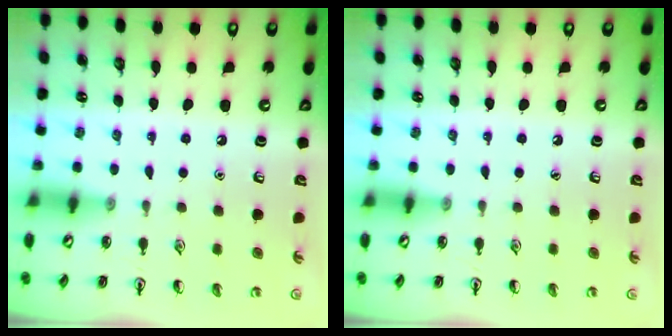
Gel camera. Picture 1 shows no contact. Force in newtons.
{"total": 0.0}